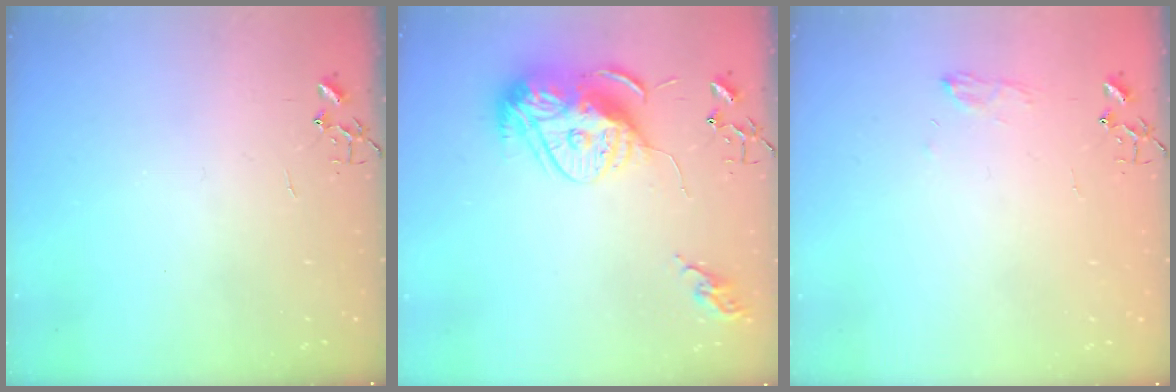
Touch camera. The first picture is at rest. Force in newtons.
{"total": 16.2, "press": 16.1, "slide": 1.3}
{"total": 6.8, "press": 6.8, "slide": 0.8}